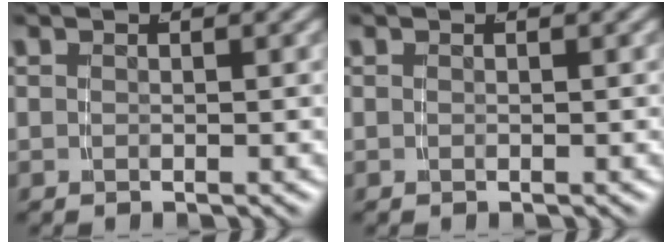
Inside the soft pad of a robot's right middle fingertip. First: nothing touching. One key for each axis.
{"total": 0.0}